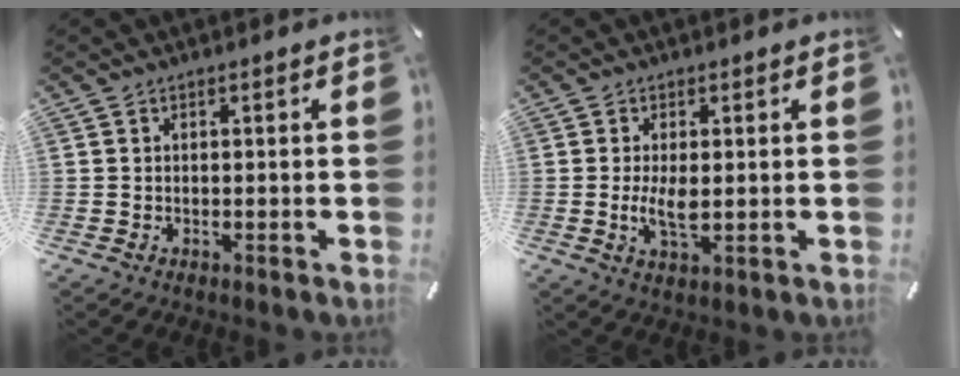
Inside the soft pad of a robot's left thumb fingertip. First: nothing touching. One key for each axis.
{"total": 5.1, "fx": -0.1, "fy": 2.0, "fz": 4.7, "tx": -0.107, "ty": -0.006, "tz": -0.006}